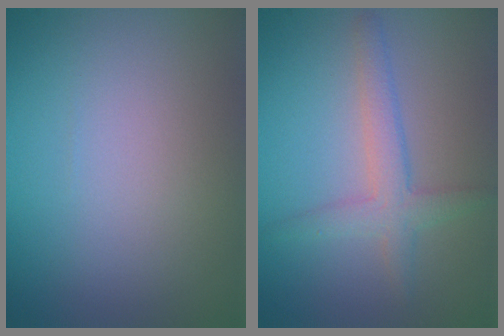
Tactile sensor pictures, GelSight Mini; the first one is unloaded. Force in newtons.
{"total": 2.8, "press": 2.8, "slide": 0.2}